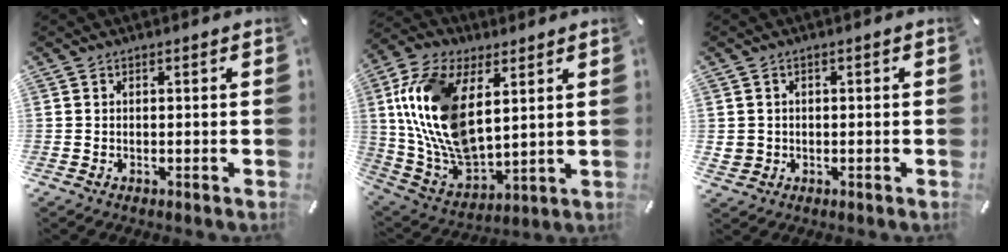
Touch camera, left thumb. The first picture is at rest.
{"total": 18.7, "force": [5.5, 11.2, 13.9], "torque": [-0.328, -0.017, 0.098]}
{"total": 3.0, "force": [0.0, 2.9, 0.4], "torque": [-0.011, 0.004, 0.000]}